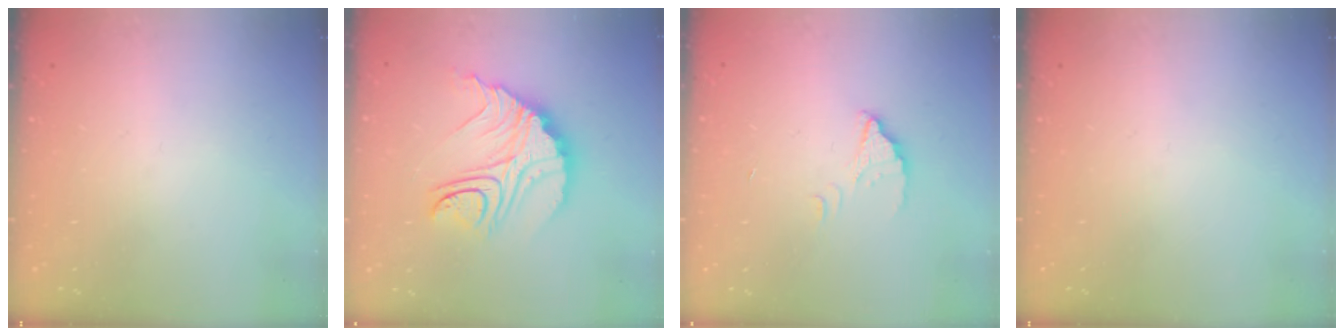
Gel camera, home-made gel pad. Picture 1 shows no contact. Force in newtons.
{"total": 17.5, "press": 17.4, "slide": 1.3}
{"total": 2.4, "press": 2.4, "slide": 0.1}
{"total": 0.0}